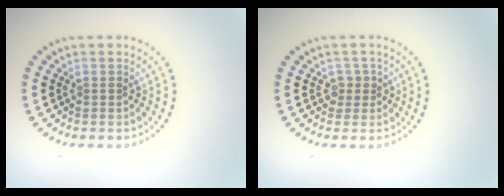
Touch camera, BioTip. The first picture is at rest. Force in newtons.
{"total": 1.4, "press": 1.0, "slide": 0.9}